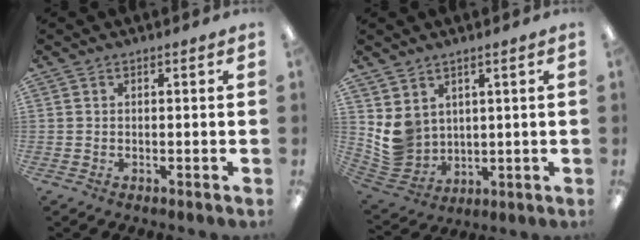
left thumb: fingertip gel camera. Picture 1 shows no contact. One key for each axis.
{"total": 7.4, "fx": 3.0, "fy": 6.5, "fz": 1.9, "tx": -0.055, "ty": -0.024, "tz": 0.065}